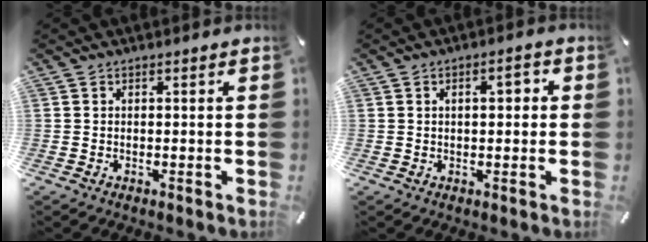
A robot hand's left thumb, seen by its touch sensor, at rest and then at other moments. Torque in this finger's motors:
{"motor_torque": [0.03, -0.19, -0.16, -0.07, -0.04]}